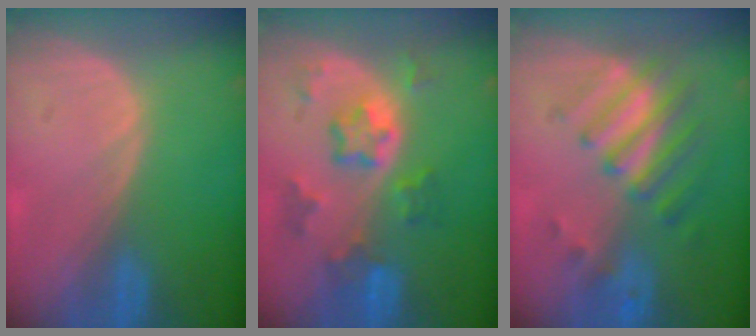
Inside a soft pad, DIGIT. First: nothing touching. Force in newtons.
{"total": 7.5, "press": 6.6, "slide": 3.6}
{"total": 7.7, "press": 6.9, "slide": 3.4}